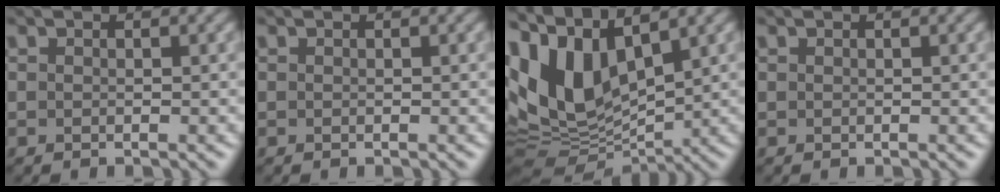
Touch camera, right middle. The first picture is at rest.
{"total": 0.0}
{"total": 11.8, "force": [3.9, 6.5, 9.0], "torque": [-0.192, 0.011, 0.065]}
{"total": 0.0}